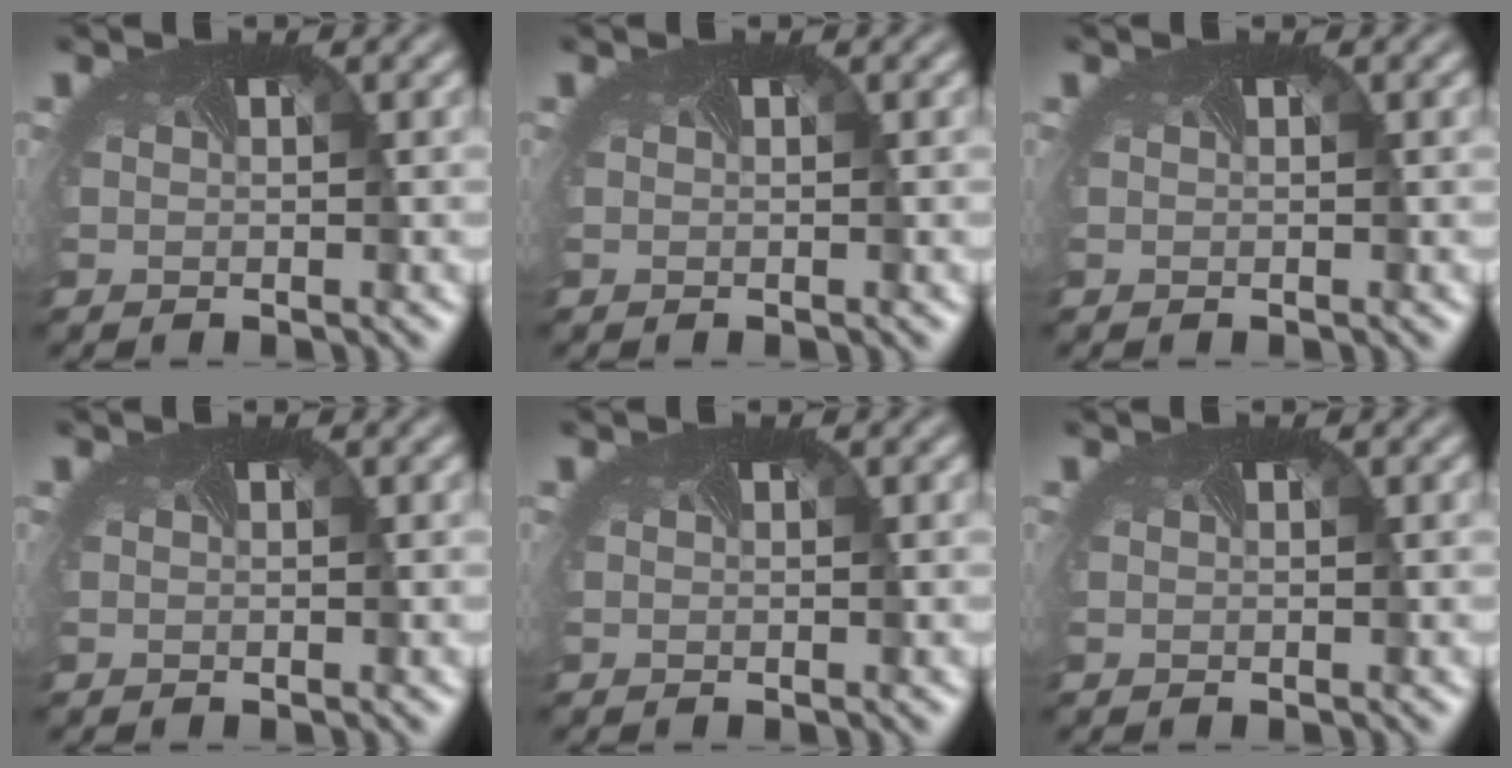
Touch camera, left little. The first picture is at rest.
{"total": 0.0}
{"total": 0.0}
{"total": 0.0}
{"total": 0.0}
{"total": 0.0}